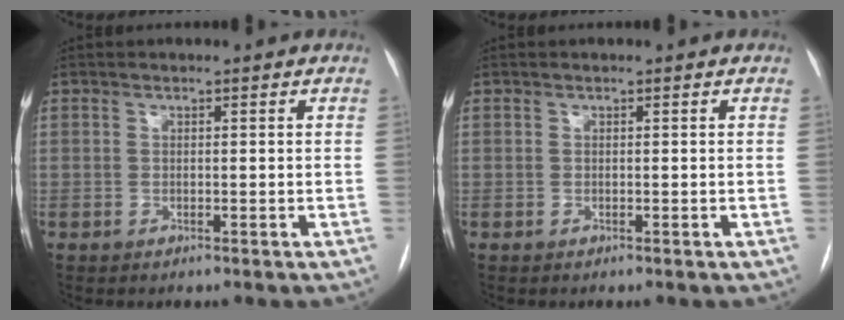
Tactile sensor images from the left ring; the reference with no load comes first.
{"total": 0.0}